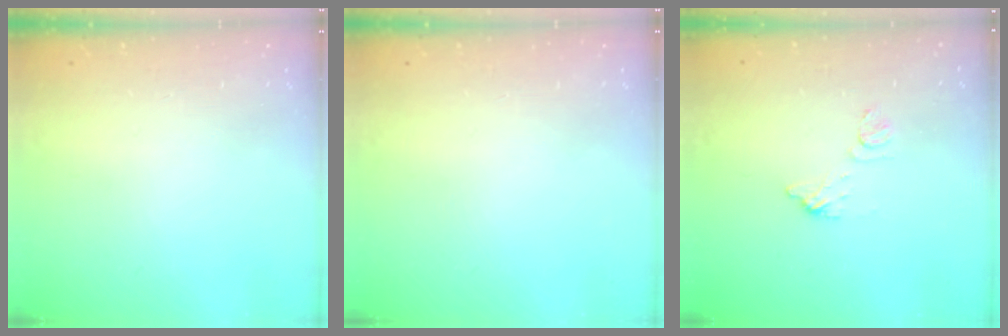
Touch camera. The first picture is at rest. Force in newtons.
{"total": 0.0}
{"total": 7.2, "press": 7.2, "slide": 0.5}